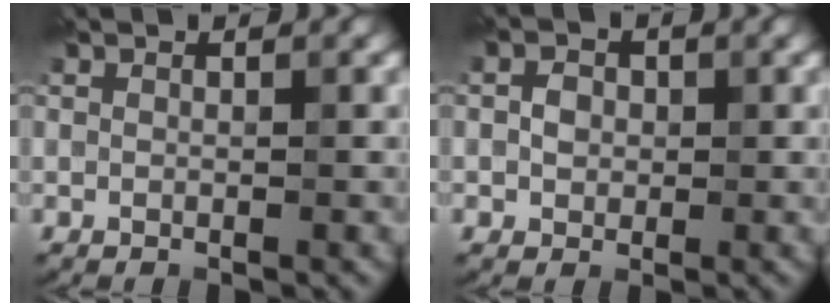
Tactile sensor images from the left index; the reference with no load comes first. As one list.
[{"total": 1.8, "force": [0.0, 1.5, 0.8], "torque": [-0.013, 0.002, -0.006]}]